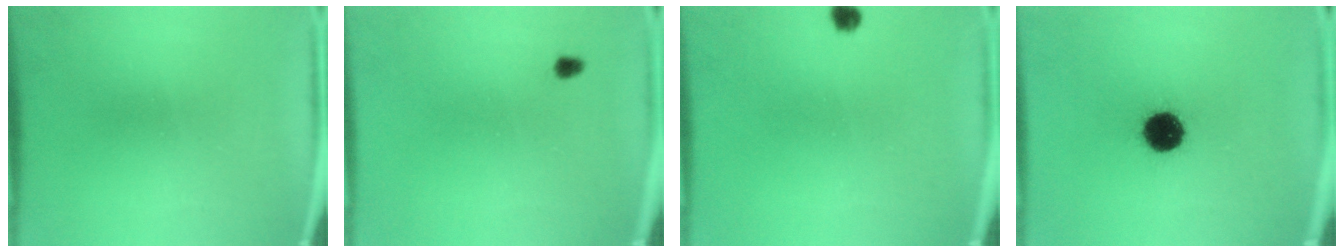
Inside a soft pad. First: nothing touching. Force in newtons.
{"total": 1.5}
{"total": 1.8}
{"total": 10.4}